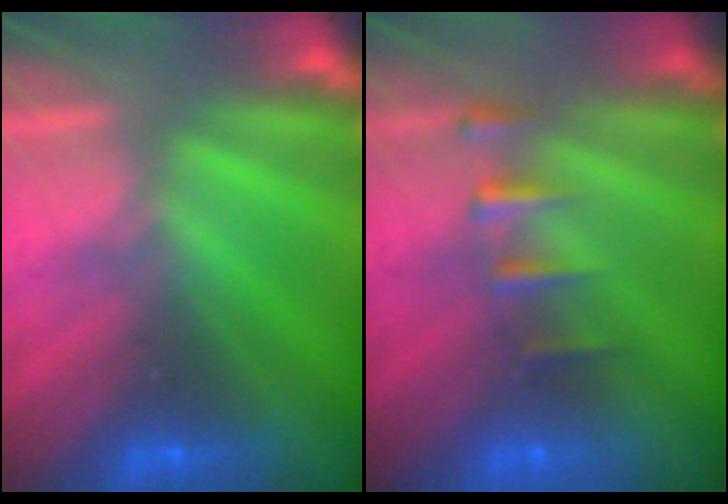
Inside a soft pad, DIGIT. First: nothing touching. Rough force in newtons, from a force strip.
{"total": 2.3}